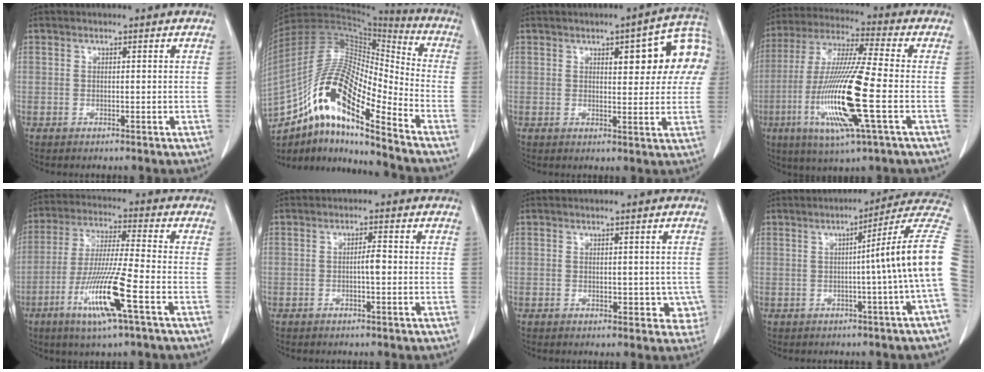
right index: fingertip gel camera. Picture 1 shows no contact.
{"total": 18.7, "force": [-11.4, 3.5, 14.4], "torque": [-0.285, 0.016, -0.199]}
{"total": 11.7, "force": [3.7, 3.7, 10.5], "torque": [-0.126, 0.026, 0.042]}
{"total": 17.4, "force": [-4.5, 0.5, 16.8], "torque": [-0.347, -0.020, -0.088]}
{"total": 14.8, "force": [-6.2, -0.3, 13.5], "torque": [-0.277, -0.023, -0.119]}
{"total": 1.8, "force": [-0.4, 0.3, 1.7], "torque": [-0.029, 0.003, -0.008]}
{"total": 3.7, "force": [-0.2, 2.7, 2.4], "torque": [-0.004, 0.004, 0.002]}
{"total": 12.0, "force": [-0.2, -2.5, 11.8], "torque": [-0.138, 0.015, -0.011]}